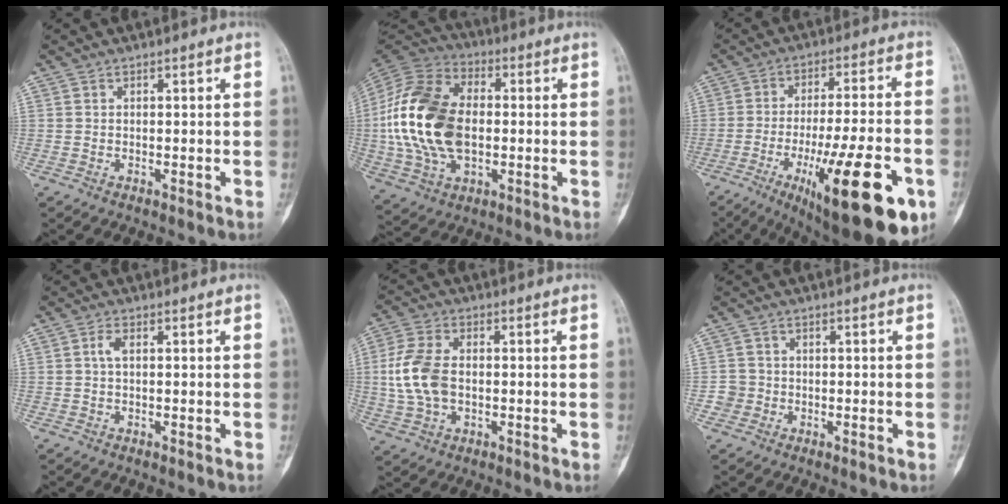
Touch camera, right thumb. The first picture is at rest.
{"total": 22.6, "force": [-0.4, 14.1, 17.6], "torque": [-0.355, 0.008, -0.005]}
{"total": 24.3, "force": [-9.7, 6.5, 21.3], "torque": [-0.287, 0.020, -0.134]}
{"total": 1.9, "force": [0.2, 0.9, 1.6], "torque": [-0.037, 0.003, 0.003]}
{"total": 10.5, "force": [-0.1, 6.8, 8.1], "torque": [-0.172, 0.009, -0.001]}
{"total": 2.4, "force": [-0.6, 2.3, -0.1], "torque": [0.021, 0.009, -0.017]}